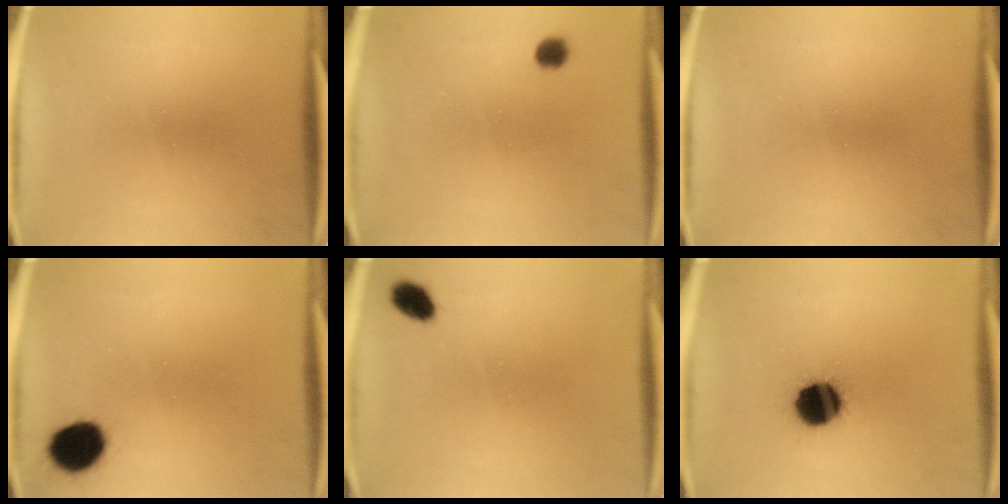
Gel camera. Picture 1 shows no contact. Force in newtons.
{"total": 1.8}
{"total": 0.0}
{"total": 9.2}
{"total": 3.6}
{"total": 12.1}